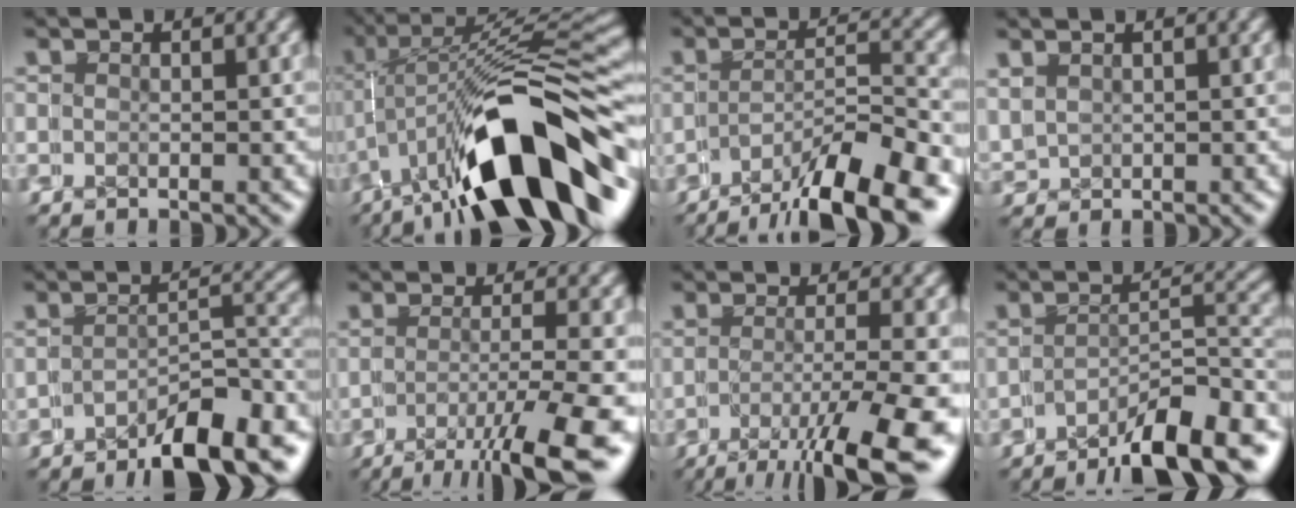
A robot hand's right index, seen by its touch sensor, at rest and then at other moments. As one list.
[{"total": 10.7, "force": [-4.4, 2.5, 9.5], "torque": [-0.129, 0.007, -0.049]}, {"total": 7.6, "force": [-6.4, 1.4, 4.0], "torque": [-0.022, 0.008, -0.099]}, {"total": 1.5, "force": [1.4, 0.3, -0.3], "torque": [-0.003, 0.003, 0.028]}, {"total": 5.9, "force": [-5.0, 0.5, 3.1], "torque": [-0.009, 0.008, -0.076]}, {"total": 7.5, "force": [-5.4, 1.3, 5.0], "torque": [-0.053, -0.016, -0.070]}, {"total": 8.1, "force": [-5.8, 1.9, 5.4], "torque": [-0.061, -0.018, -0.075]}, {"total": 7.1, "force": [-5.9, 0.8, 3.8], "torque": [-0.018, 0.010, -0.090]}]